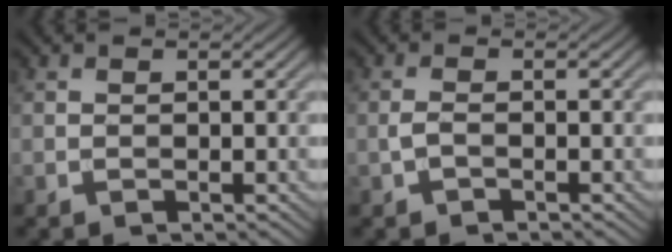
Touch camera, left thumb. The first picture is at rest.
{"total": 1.3, "force": [-0.6, 0.5, 1.0], "torque": [-0.025, 0.003, -0.016]}